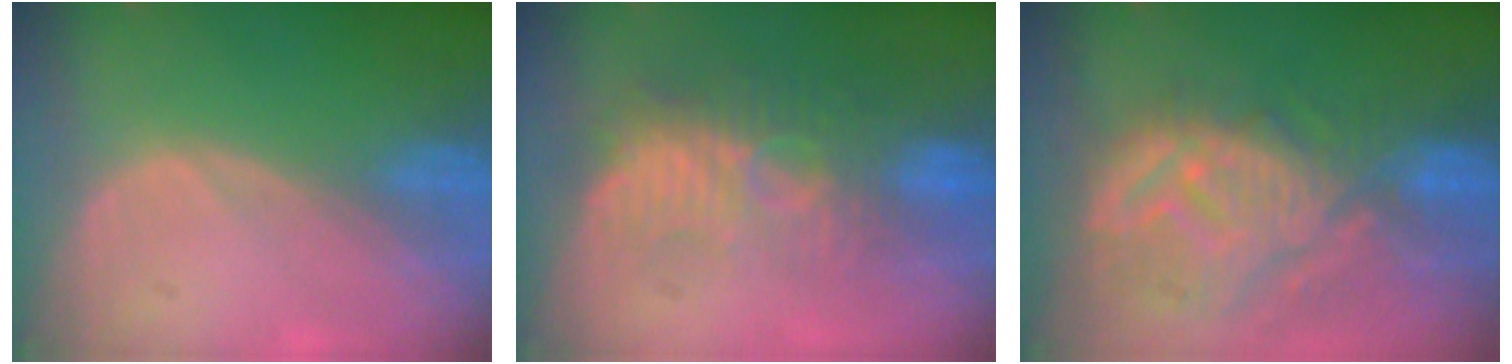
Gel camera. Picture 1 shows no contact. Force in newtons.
{"total": 9.1, "press": 8.5, "slide": 3.3}
{"total": 12.1, "press": 11.0, "slide": 5.2}